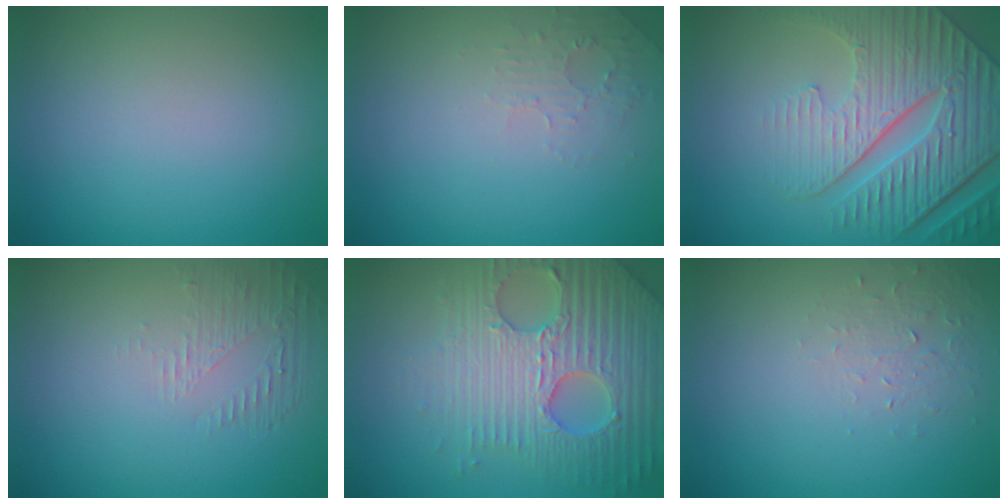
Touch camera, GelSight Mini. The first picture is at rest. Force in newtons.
{"total": 1.6, "press": 1.6, "slide": 0.4}
{"total": 8.0, "press": 6.2, "slide": 5.1}
{"total": 1.6, "press": 0.4, "slide": 1.6}
{"total": 7.3, "press": 7.1, "slide": 1.8}
{"total": 1.3, "press": 0.6, "slide": 1.2}